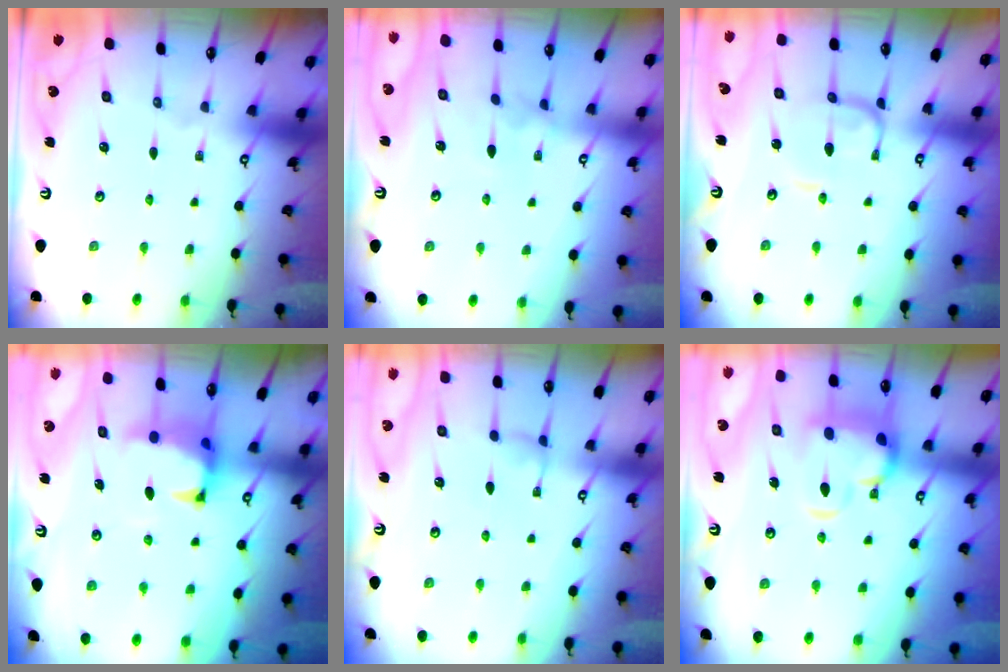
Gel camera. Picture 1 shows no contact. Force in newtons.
{"total": 3.0, "press": 3.0, "slide": 0.3}
{"total": 1.0, "press": 0.9, "slide": 0.4}
{"total": 1.8, "press": 1.4, "slide": 1.1}
{"total": 2.1, "press": 2.1, "slide": 0.3}
{"total": 5.6, "press": 5.3, "slide": 1.7}